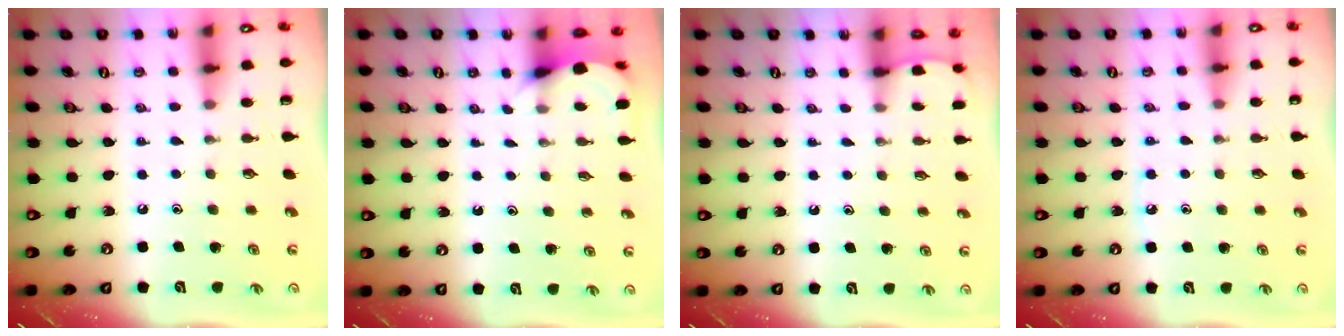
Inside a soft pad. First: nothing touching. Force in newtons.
{"total": 4.6, "press": 4.6, "slide": 0.6}
{"total": 0.9, "press": 0.9, "slide": 0.1}
{"total": 4.5, "press": 4.5, "slide": 0.6}